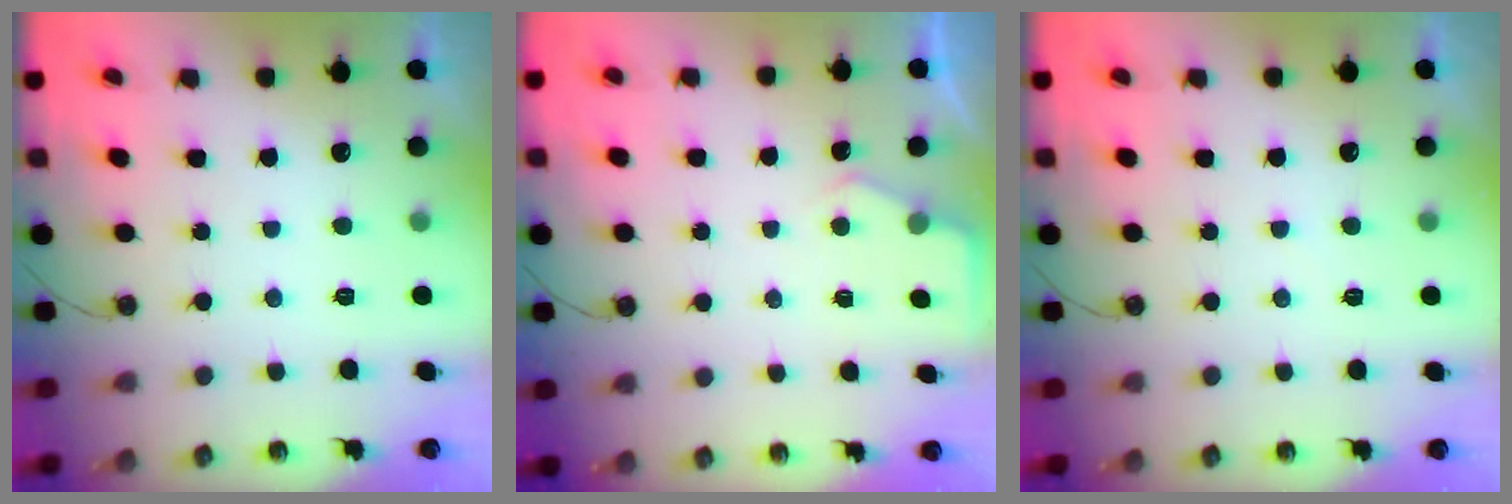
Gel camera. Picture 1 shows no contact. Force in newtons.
{"total": 4.1, "press": 4.1, "slide": 0.6}
{"total": 3.8, "press": 3.7, "slide": 0.5}